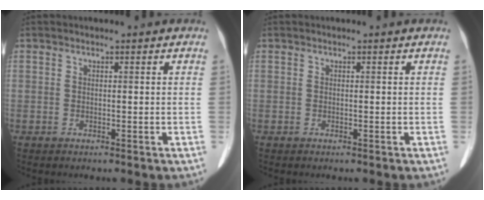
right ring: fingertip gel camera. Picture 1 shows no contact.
{"total": 0.0}